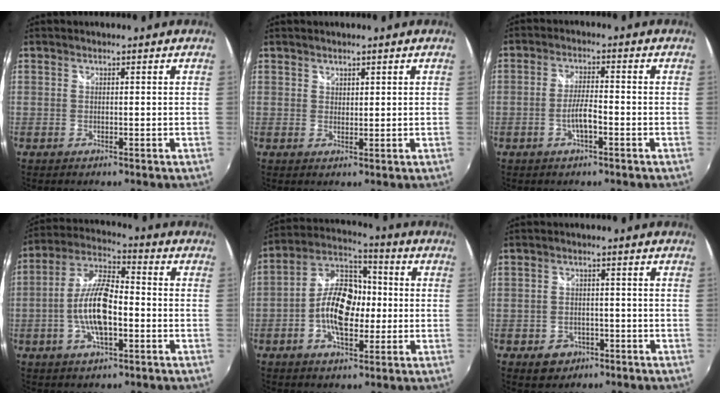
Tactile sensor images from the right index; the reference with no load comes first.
{"total": 1.2, "force": [0.9, 0.7, 0.1], "torque": [0.002, 0.002, 0.015]}
{"total": 4.1, "force": [-1.9, 0.8, 3.6], "torque": [-0.074, 0.002, -0.033]}
{"total": 12.4, "force": [-3.0, 4.6, 11.1], "torque": [-0.230, 0.006, -0.059]}
{"total": 13.2, "force": [-2.2, 7.2, 10.8], "torque": [-0.206, 0.020, -0.045]}
{"total": 5.0, "force": [-2.6, 4.0, 1.6], "torque": [-0.044, 0.006, -0.030]}